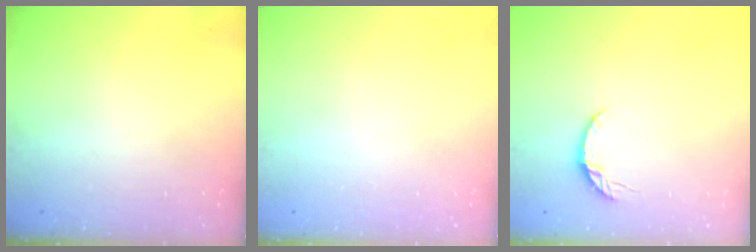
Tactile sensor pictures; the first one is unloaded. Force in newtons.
{"total": 0.0}
{"total": 4.6, "press": 4.6, "slide": 0.6}